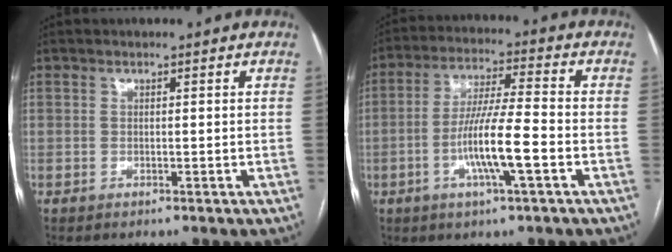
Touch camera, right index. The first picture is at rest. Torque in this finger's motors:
{"motor_torque": [1.06, -0.70, 0.67, 0.17]}